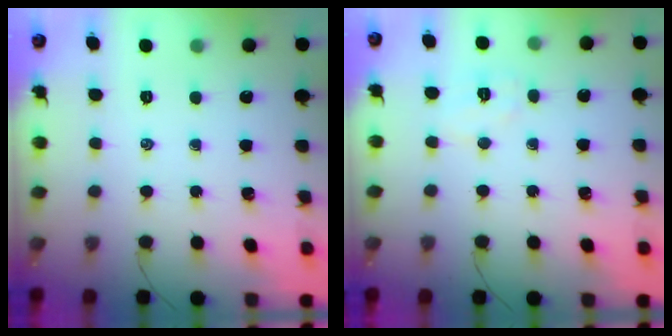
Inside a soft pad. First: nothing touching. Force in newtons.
{"total": 4.5, "press": 4.4, "slide": 1.0}